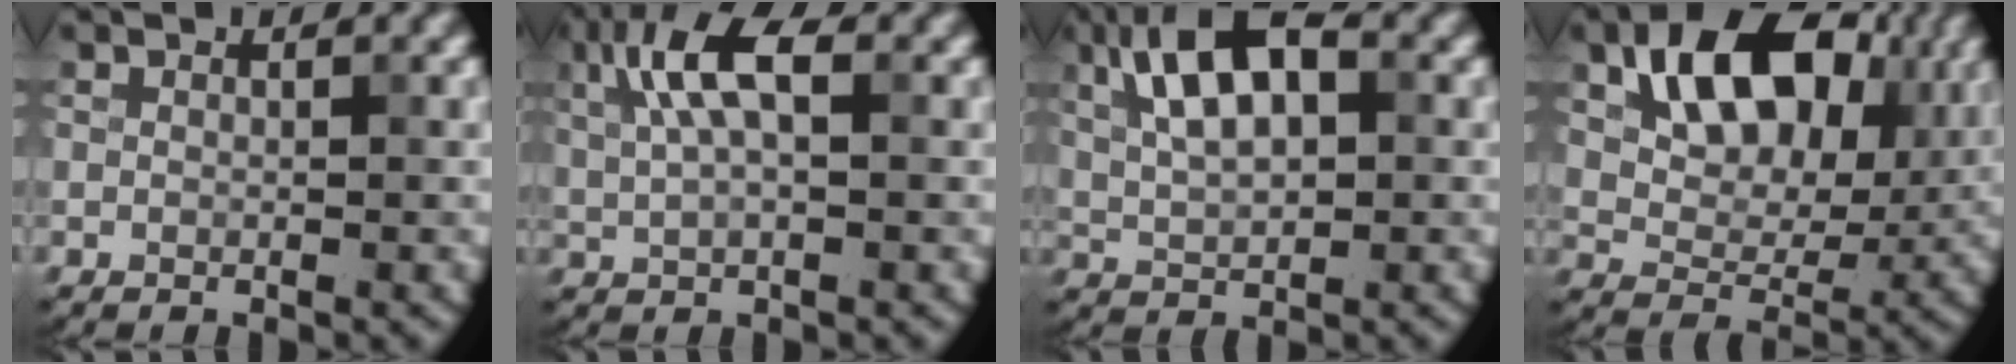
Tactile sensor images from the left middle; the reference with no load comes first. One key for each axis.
{"total": 5.5, "fx": 1.8, "fy": 2.2, "fz": 4.7, "tx": -0.099, "ty": 0.010, "tz": 0.029}
{"total": 8.2, "fx": 2.7, "fy": 3.8, "fz": 6.7, "tx": -0.119, "ty": 0.027, "tz": 0.035}
{"total": 10.6, "fx": 4.0, "fy": 6.7, "fz": 7.2, "tx": -0.114, "ty": 0.005, "tz": 0.065}